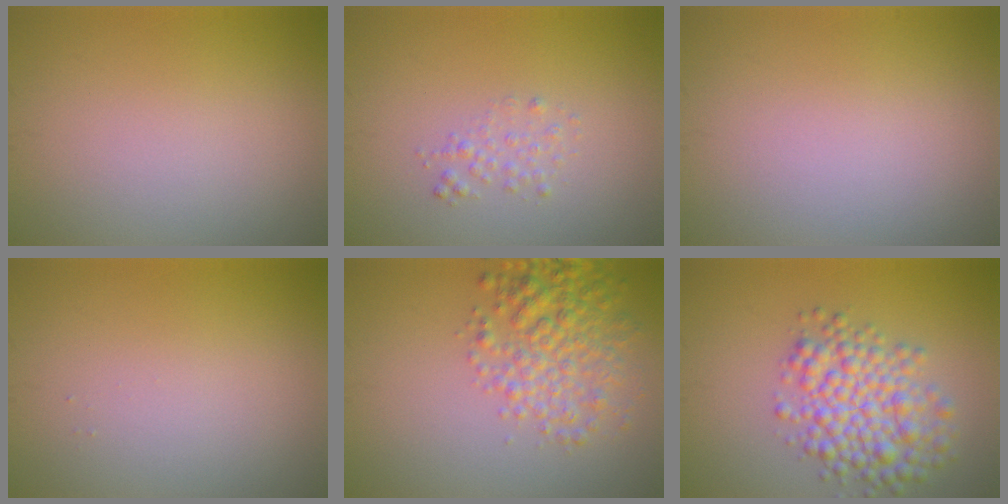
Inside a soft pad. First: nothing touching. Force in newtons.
{"total": 1.2, "press": 1.2, "slide": 0.0}
{"total": 0.0}
{"total": 0.0}
{"total": 4.7, "press": 4.7, "slide": 0.1}
{"total": 5.9, "press": 5.9, "slide": 0.1}